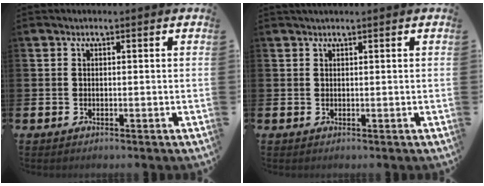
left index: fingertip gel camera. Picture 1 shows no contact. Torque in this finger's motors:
{"motor_torque": [0.09, 0.03, 0.00, 0.06]}